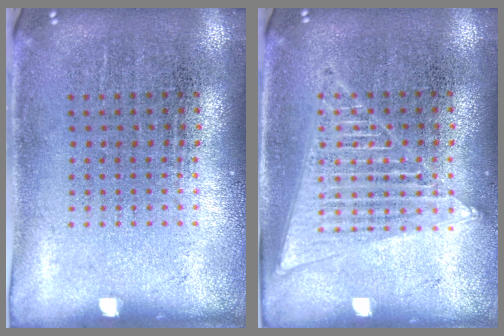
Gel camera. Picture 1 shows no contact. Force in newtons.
{"total": 1.5, "press": 1.5, "slide": 0.1}